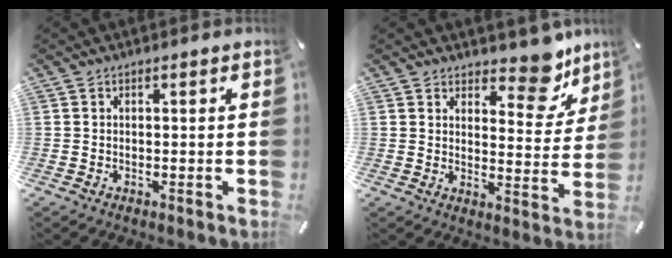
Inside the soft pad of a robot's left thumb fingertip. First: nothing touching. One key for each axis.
{"total": 11.1, "fx": 8.3, "fy": 5.4, "fz": 5.2, "tx": -0.042, "ty": -0.069, "tz": 0.140}